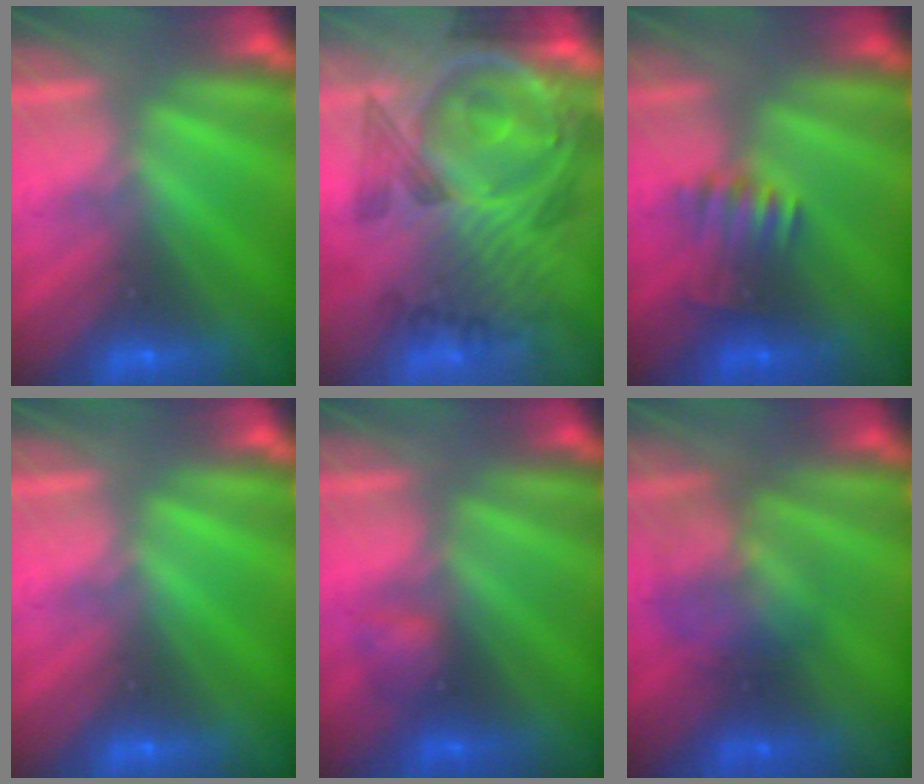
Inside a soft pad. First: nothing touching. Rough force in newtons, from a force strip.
{"total": 11.8}
{"total": 3.6}
{"total": 0.0}
{"total": 1.9}
{"total": 2.3}